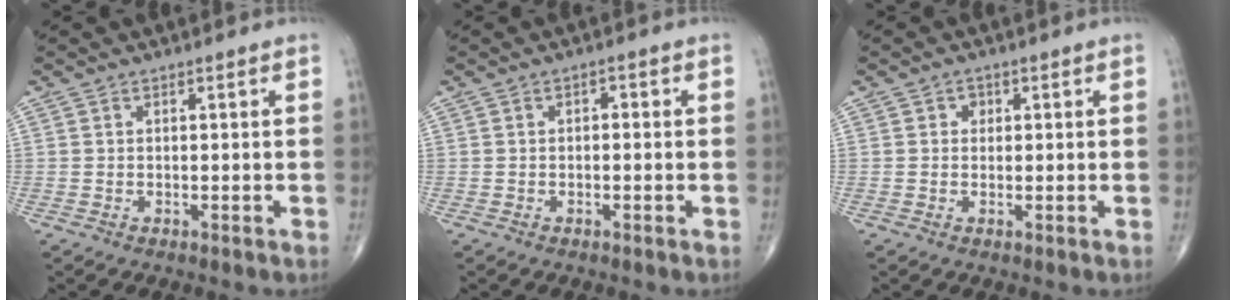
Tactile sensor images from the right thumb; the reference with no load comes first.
{"total": 1.1, "force": [0.0, 0.7, 0.9], "torque": [-0.005, 0.005, -0.005]}
{"total": 1.3, "force": [0.4, 1.2, 0.5], "torque": [0.003, 0.001, 0.002]}